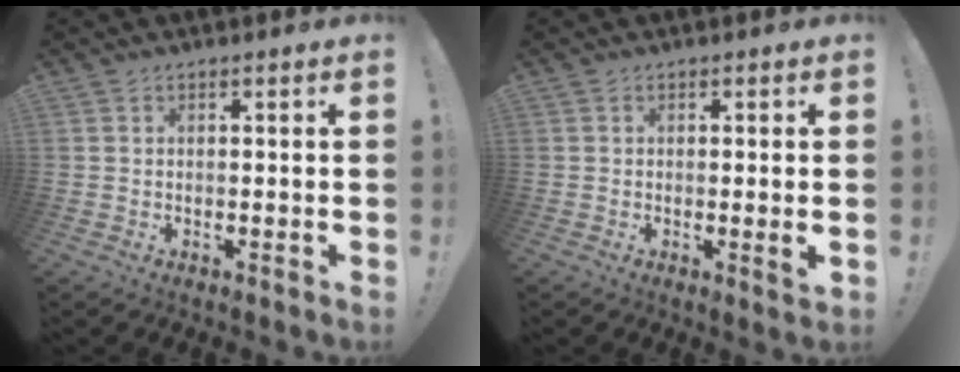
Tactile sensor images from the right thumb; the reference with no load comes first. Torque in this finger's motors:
{"motor_torque": [-0.11, 0.10, -0.08, 0.11, 0.01]}